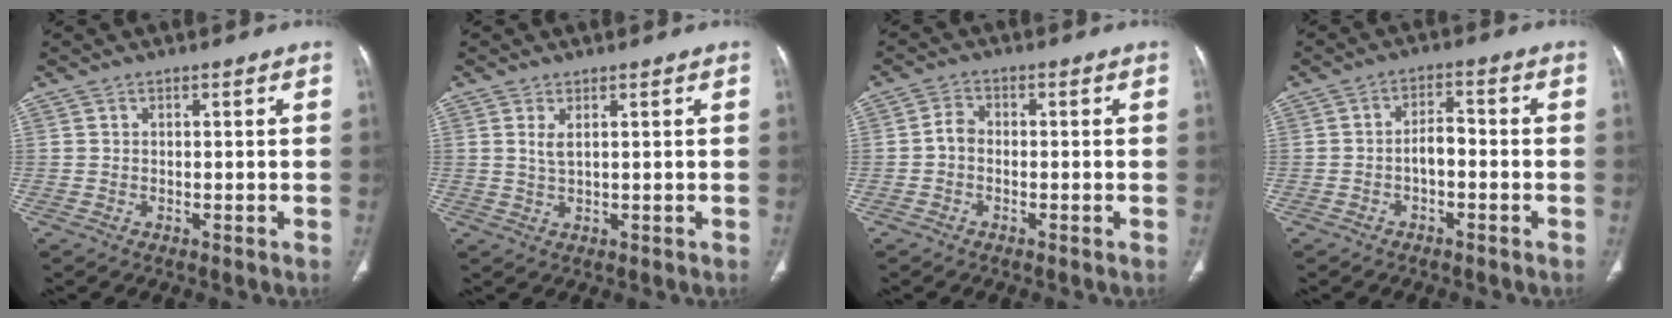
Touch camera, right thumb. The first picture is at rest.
{"total": 2.1, "force": [0.8, 0.7, 1.8], "torque": [-0.043, -0.005, 0.023]}
{"total": 2.6, "force": [-0.7, 1.9, 1.7], "torque": [-0.025, 0.011, -0.022]}
{"total": 3.6, "force": [-1.2, 1.9, 2.8], "torque": [-0.040, 0.024, -0.025]}